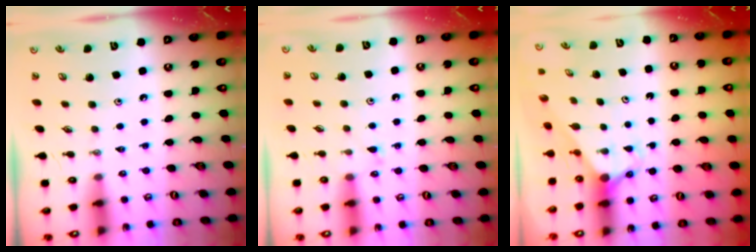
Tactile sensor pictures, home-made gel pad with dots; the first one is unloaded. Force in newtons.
{"total": 5.6, "press": 5.6, "slide": 0.6}
{"total": 2.9, "press": 2.9, "slide": 0.0}